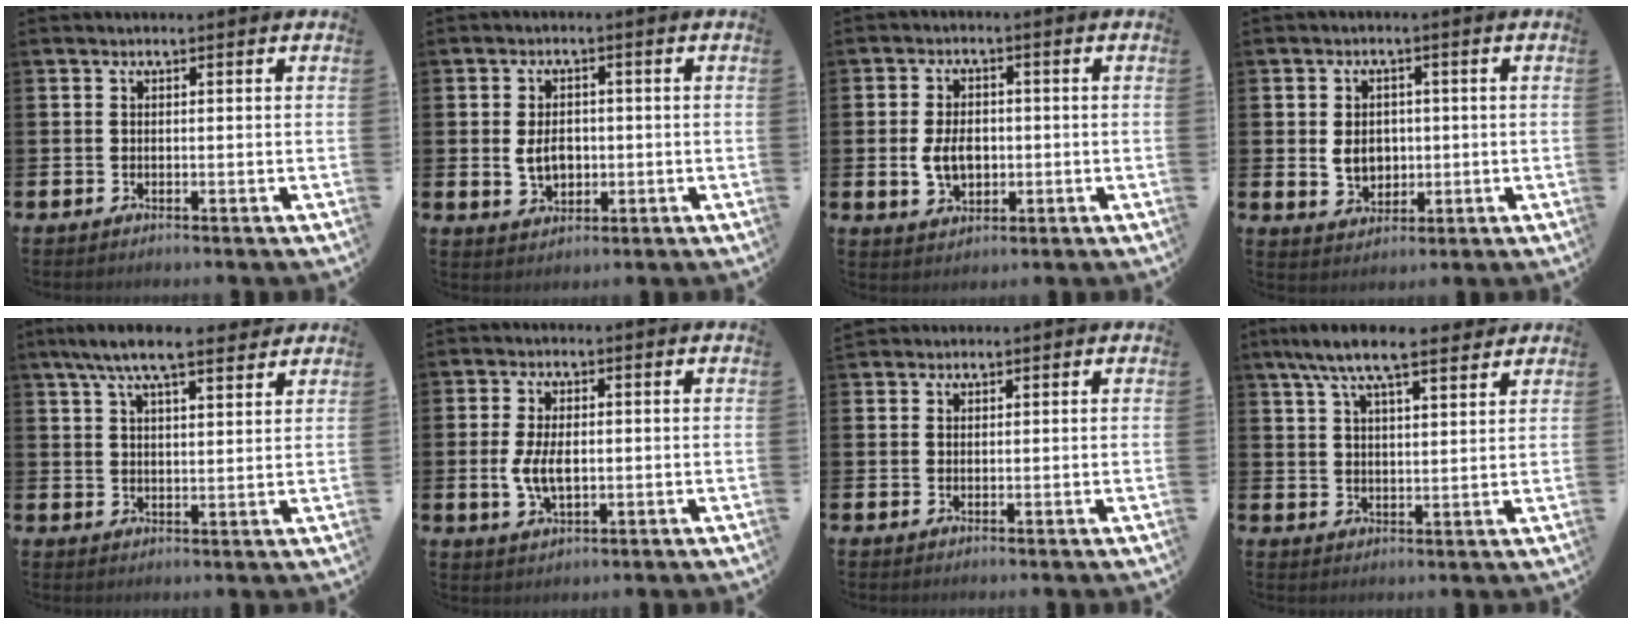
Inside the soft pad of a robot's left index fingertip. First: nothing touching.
{"total": 4.1, "force": [-0.1, 2.9, 2.9], "torque": [-0.037, 0.001, -0.009]}
{"total": 4.7, "force": [-0.4, 3.2, 3.4], "torque": [-0.061, 0.001, -0.012]}
{"total": 4.1, "force": [0.2, 3.4, 2.3], "torque": [-0.032, 0.002, -0.005]}
{"total": 7.5, "force": [6.7, 1.4, 3.2], "torque": [-0.075, -0.019, 0.120]}
{"total": 4.7, "force": [-0.1, 2.5, 4.0], "torque": [-0.069, 0.000, -0.006]}
{"total": 1.5, "force": [1.4, 0.5, -0.1], "torque": [0.011, 0.000, 0.025]}
{"total": 8.2, "force": [7.2, 1.6, 3.5], "torque": [-0.084, -0.022, 0.131]}